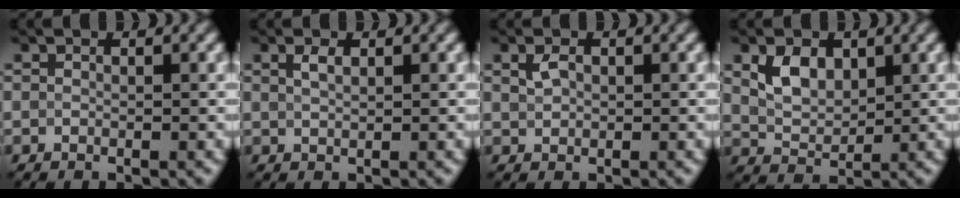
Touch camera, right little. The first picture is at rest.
{"total": 1.2, "force": [0.6, 0.5, 0.9], "torque": [-0.020, 0.001, 0.015]}
{"total": 1.4, "force": [0.5, 0.9, 0.9], "torque": [-0.019, 0.002, 0.012]}
{"total": 3.4, "force": [1.4, 2.3, 2.2], "torque": [-0.044, -0.001, 0.028]}